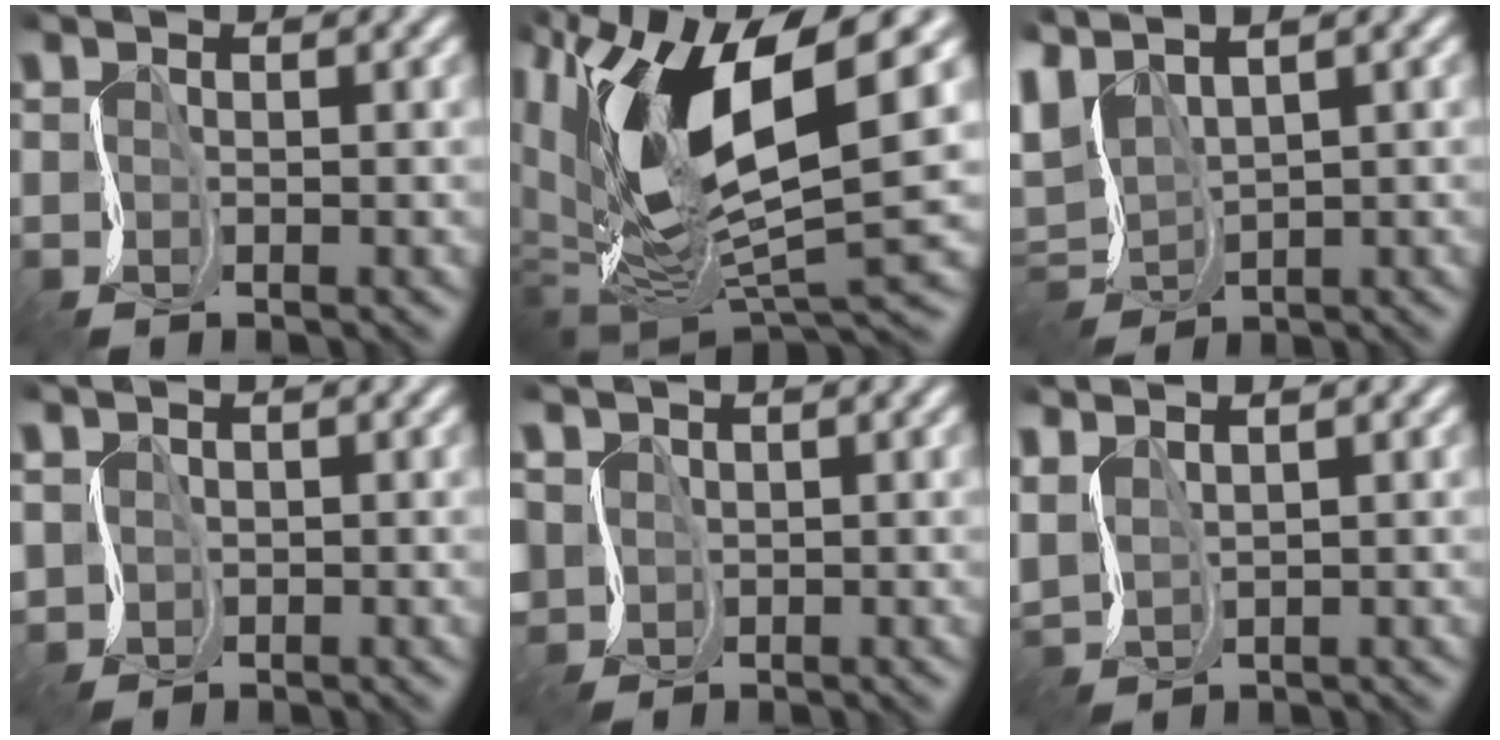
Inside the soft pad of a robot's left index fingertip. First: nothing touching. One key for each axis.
{"total": 13.2, "fx": 3.0, "fy": 5.9, "fz": 11.5, "tx": -0.227, "ty": -0.019, "tz": 0.057}
{"total": 5.7, "fx": 1.2, "fy": 3.0, "fz": 4.6, "tx": -0.117, "ty": -0.006, "tz": 0.025}
{"total": 1.5, "fx": 0.1, "fy": 1.4, "fz": 0.4, "tx": -0.013, "ty": -0.009, "tz": 0.005}
{"total": 2.3, "fx": 0.6, "fy": 2.0, "fz": 0.9, "tx": -0.027, "ty": -0.005, "tz": 0.013}
{"total": 3.7, "fx": 2.3, "fy": 1.6, "fz": 2.4, "tx": -0.078, "ty": 0.016, "tz": 0.048}